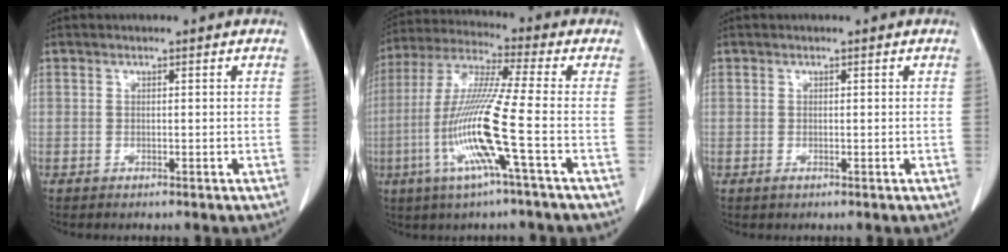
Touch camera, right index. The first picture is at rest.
{"total": 13.6, "force": [-4.0, -1.1, 12.9], "torque": [-0.268, -0.012, -0.089]}
{"total": 0.6, "force": [-0.1, 0.5, 0.4], "torque": [-0.004, 0.000, -0.002]}